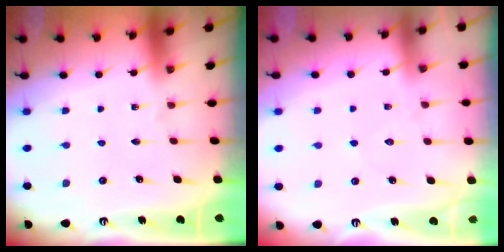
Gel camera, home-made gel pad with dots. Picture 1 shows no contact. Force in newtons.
{"total": 5.0, "press": 5.0, "slide": 0.6}